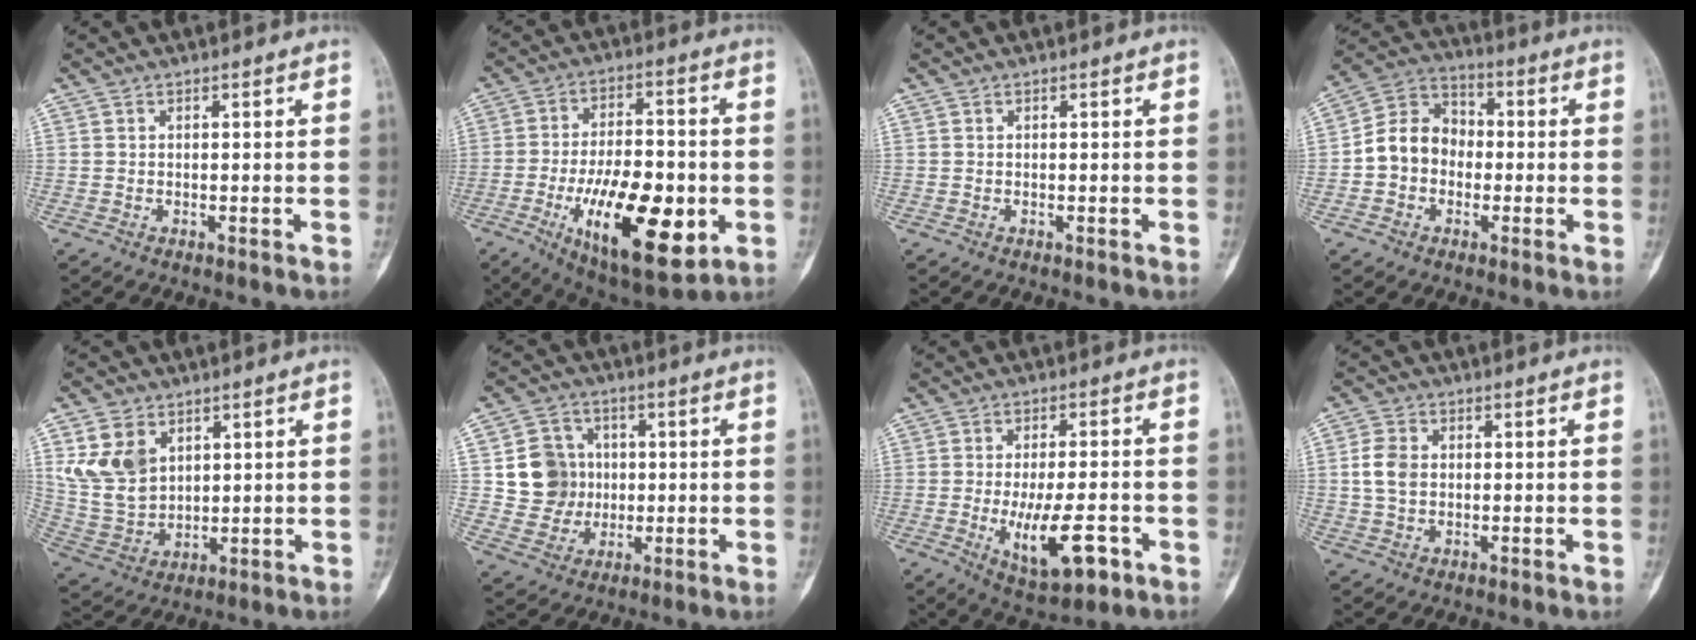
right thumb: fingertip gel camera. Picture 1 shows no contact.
{"total": 21.2, "force": [-6.0, 8.9, 18.3], "torque": [-0.279, 0.007, -0.082]}
{"total": 0.0}
{"total": 10.3, "force": [-1.3, 8.6, 5.5], "torque": [-0.078, 0.041, -0.039]}
{"total": 11.1, "force": [4.4, 8.1, 6.2], "torque": [-0.102, -0.017, 0.106]}
{"total": 9.8, "force": [0.8, 9.2, 3.3], "torque": [-0.019, 0.005, 0.019]}
{"total": 12.0, "force": [-3.9, 4.7, 10.3], "torque": [-0.165, 0.007, -0.049]}
{"total": 4.9, "force": [0.3, 3.7, 3.2], "torque": [-0.058, 0.005, 0.003]}